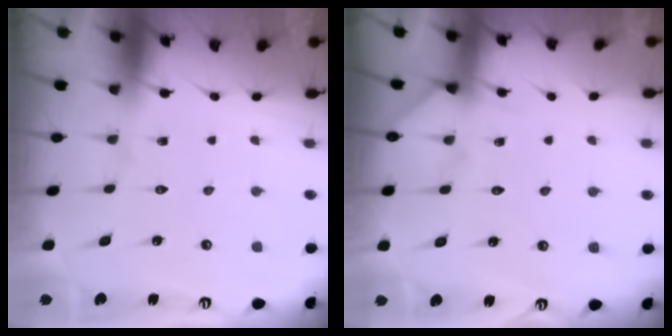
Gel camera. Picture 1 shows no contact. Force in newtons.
{"total": 2.8, "press": 2.8, "slide": 0.2}